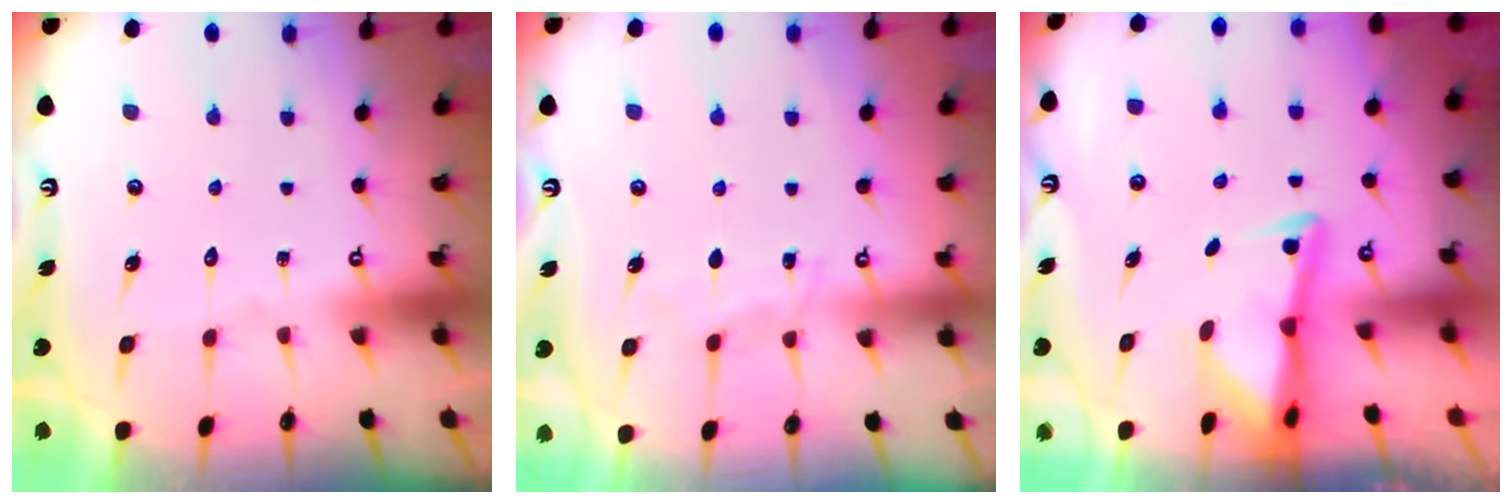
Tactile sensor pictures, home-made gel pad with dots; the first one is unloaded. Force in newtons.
{"total": 4.9, "press": 4.9, "slide": 0.6}
{"total": 2.8, "press": 2.8, "slide": 0.7}